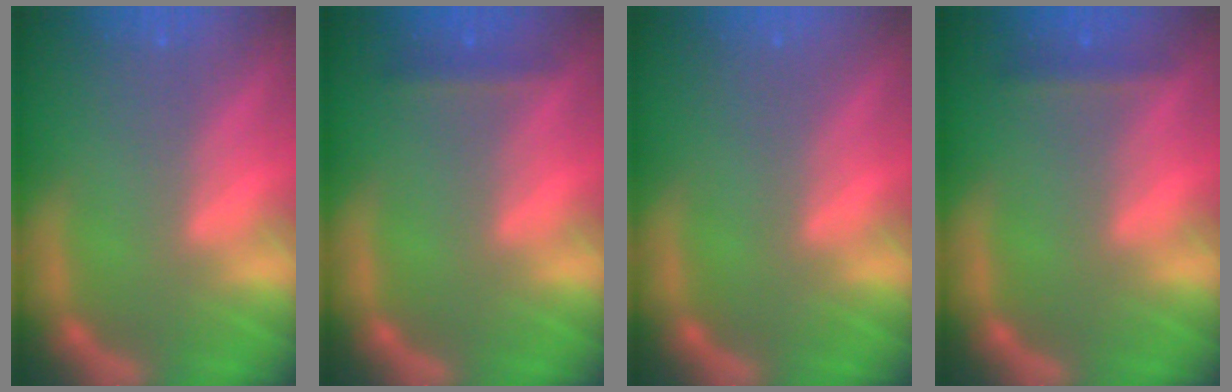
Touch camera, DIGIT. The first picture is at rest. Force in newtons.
{"total": 1.4}
{"total": 0.0}
{"total": 1.4}